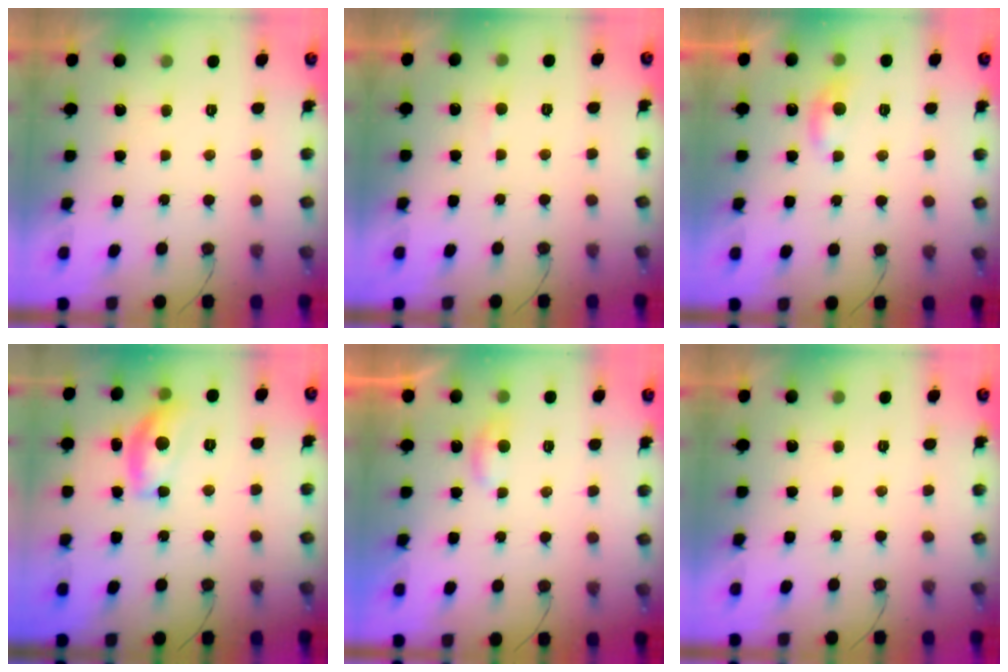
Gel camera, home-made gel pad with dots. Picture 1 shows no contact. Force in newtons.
{"total": 2.9, "press": 2.9, "slide": 0.3}
{"total": 5.6, "press": 5.5, "slide": 0.6}
{"total": 11.9, "press": 11.9, "slide": 0.6}
{"total": 3.5, "press": 3.4, "slide": 0.3}
{"total": 0.0}